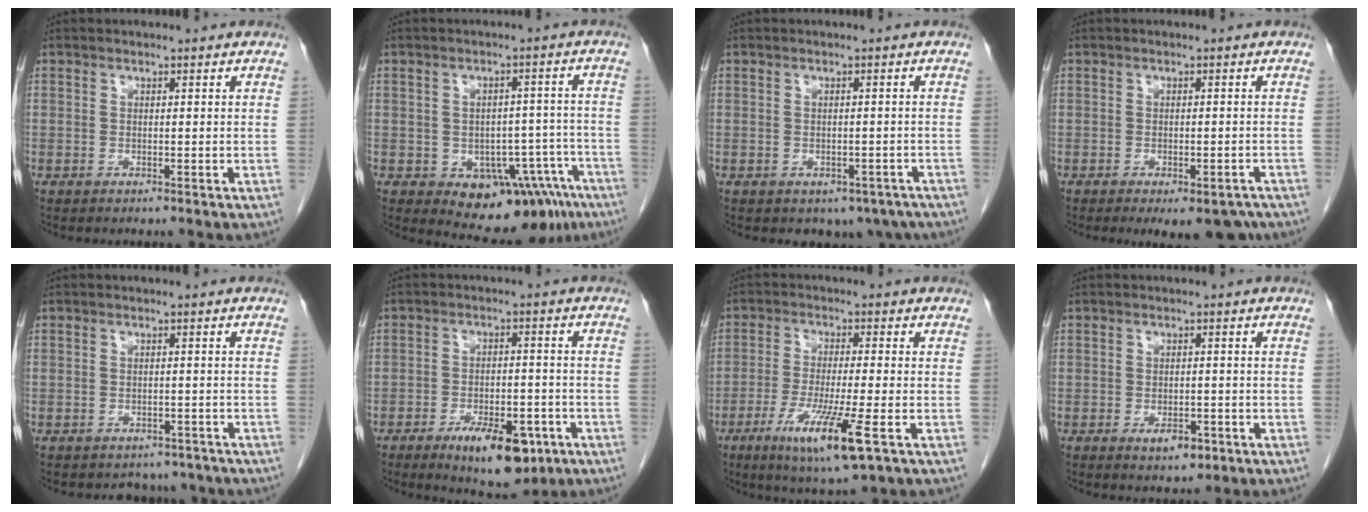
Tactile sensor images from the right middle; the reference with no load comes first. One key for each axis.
{"total": 12.7, "fx": -7.7, "fy": 7.2, "fz": 7.1, "tx": -0.052, "ty": 0.025, "tz": -0.096}
{"total": 5.2, "fx": -3.7, "fy": 3.3, "fz": 1.5, "tx": 0.000, "ty": 0.010, "tz": -0.043}
{"total": 7.2, "fx": -5.3, "fy": 3.0, "fz": 3.8, "tx": -0.035, "ty": 0.000, "tz": -0.068}
{"total": 4.4, "fx": -3.8, "fy": 2.3, "fz": 0.1, "tx": 0.006, "ty": 0.007, "tz": -0.043}
{"total": 10.5, "fx": -5.9, "fy": 4.2, "fz": 7.6, "tx": -0.107, "ty": -0.006, "tz": -0.081}
{"total": 10.2, "fx": -4.6, "fy": 0.1, "fz": 9.1, "tx": -0.172, "ty": -0.031, "tz": -0.079}
{"total": 3.2, "fx": -1.6, "fy": 1.6, "fz": 2.3, "tx": -0.032, "ty": 0.001, "tz": -0.014}